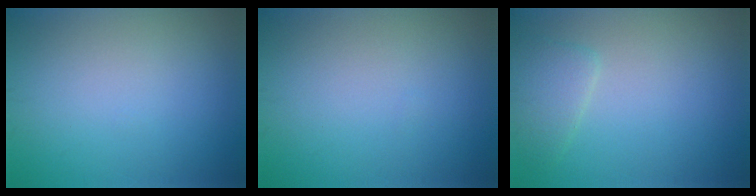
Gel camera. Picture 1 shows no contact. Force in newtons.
{"total": 0.0}
{"total": 2.2, "press": 2.2, "slide": 0.1}